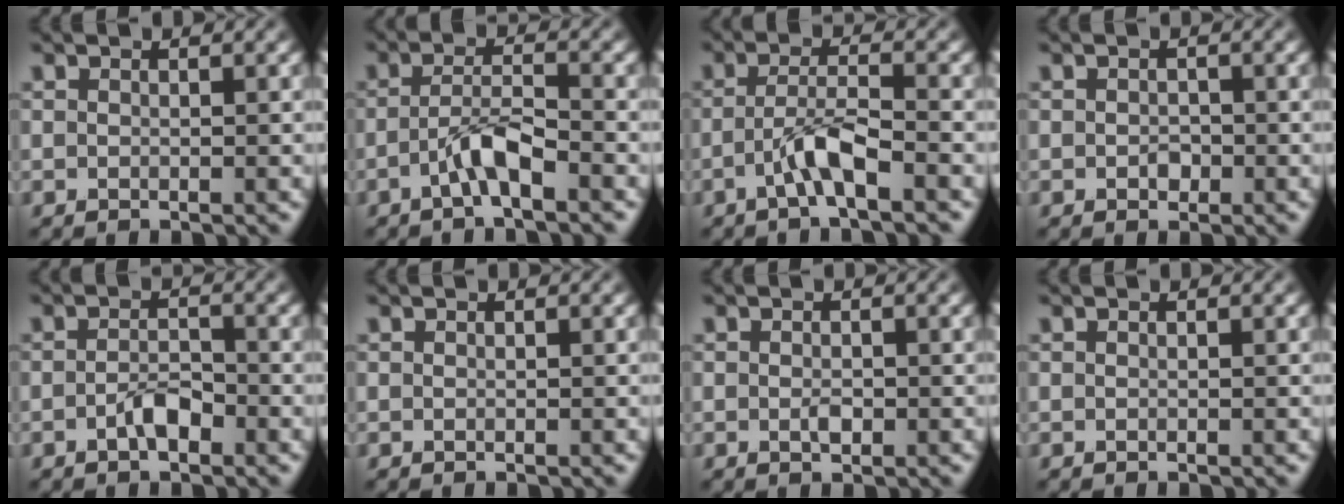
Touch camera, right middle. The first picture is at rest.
{"total": 3.0, "force": [-1.6, 0.5, 2.4], "torque": [-0.049, 0.010, -0.036]}
{"total": 3.2, "force": [-1.7, 0.5, 2.7], "torque": [-0.055, 0.011, -0.037]}
{"total": 1.0, "force": [-0.3, 0.8, 0.6], "torque": [-0.011, -0.004, -0.006]}
{"total": 2.1, "force": [-1.1, 0.9, 1.6], "torque": [-0.030, 0.003, -0.022]}
{"total": 0.0}
{"total": 1.0, "force": [-0.2, 0.5, 0.8], "torque": [-0.016, -0.001, -0.004]}
{"total": 0.0}